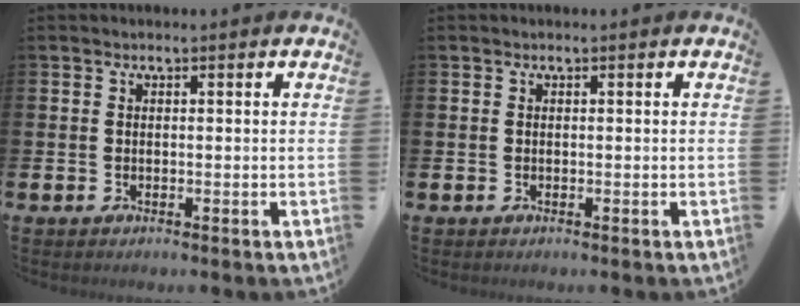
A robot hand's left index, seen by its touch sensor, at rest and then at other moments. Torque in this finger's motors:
{"motor_torque": [0.00, 0.00, -0.02, 0.00]}